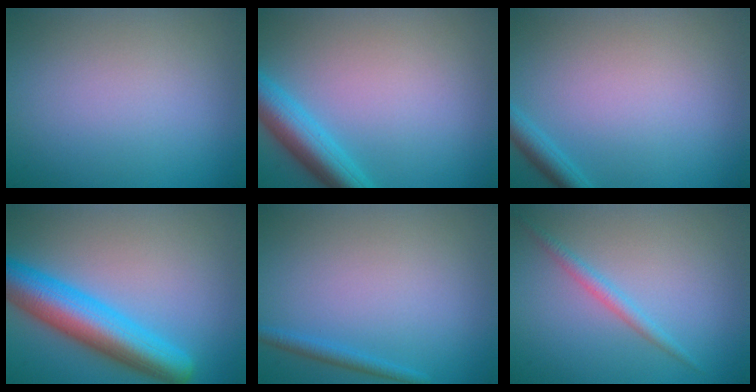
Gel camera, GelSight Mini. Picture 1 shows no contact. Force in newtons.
{"total": 4.6, "press": 4.6, "slide": 0.2}
{"total": 1.7, "press": 1.7, "slide": 0.1}
{"total": 7.7, "press": 7.7, "slide": 0.4}
{"total": 1.3, "press": 1.3, "slide": 0.0}
{"total": 1.5, "press": 1.5, "slide": 0.1}